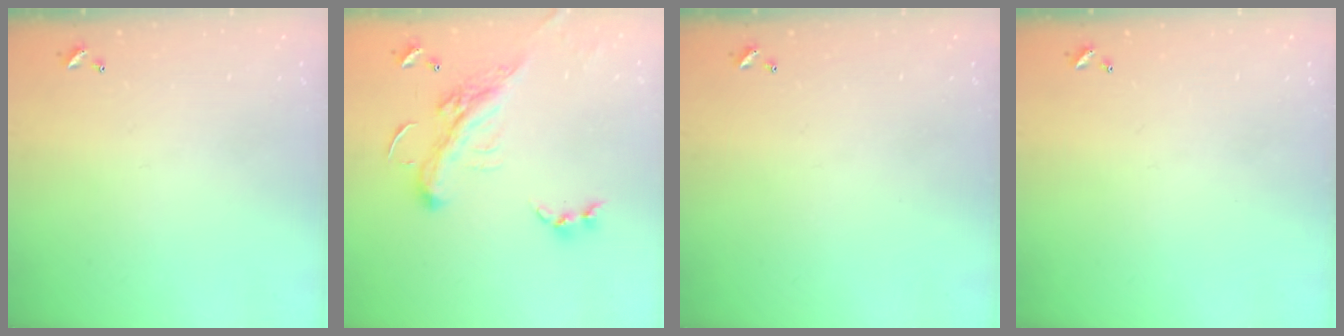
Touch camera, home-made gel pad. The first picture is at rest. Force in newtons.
{"total": 5.4, "press": 5.2, "slide": 1.4}
{"total": 0.0}
{"total": 0.0}